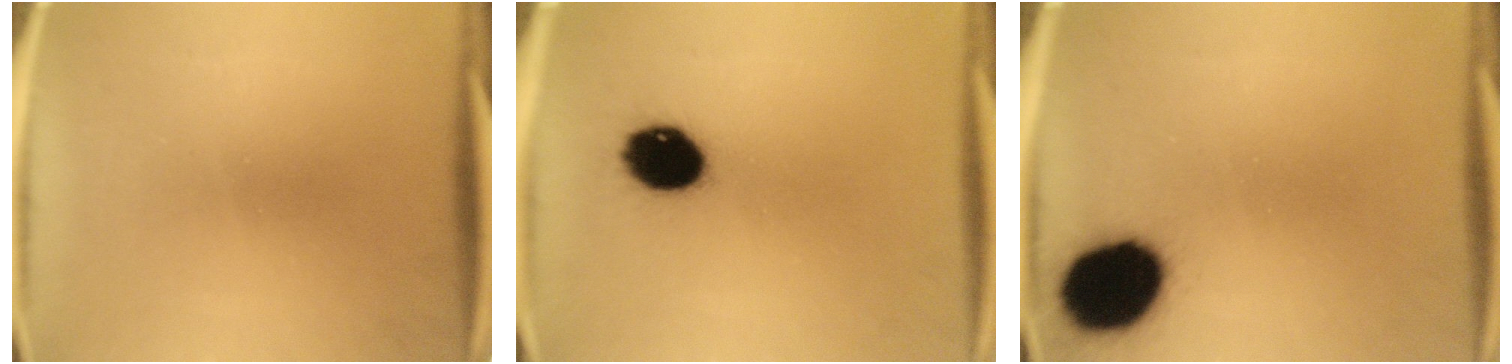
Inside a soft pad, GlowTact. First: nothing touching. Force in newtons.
{"total": 11.3}
{"total": 17.9}